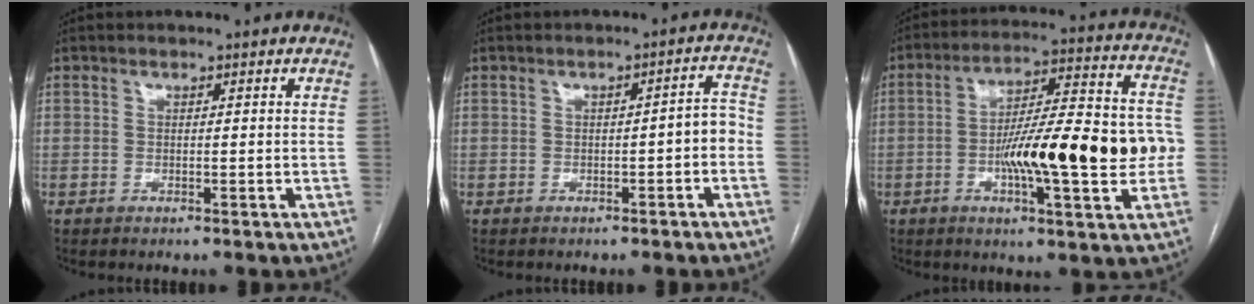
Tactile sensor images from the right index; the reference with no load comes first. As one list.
[{"total": 3.3, "force": [-1.1, 1.0, 3.0], "torque": [-0.034, 0.019, -0.013]}, {"total": 18.9, "force": [-3.0, 3.6, 18.3], "torque": [-0.281, 0.027, -0.043]}]